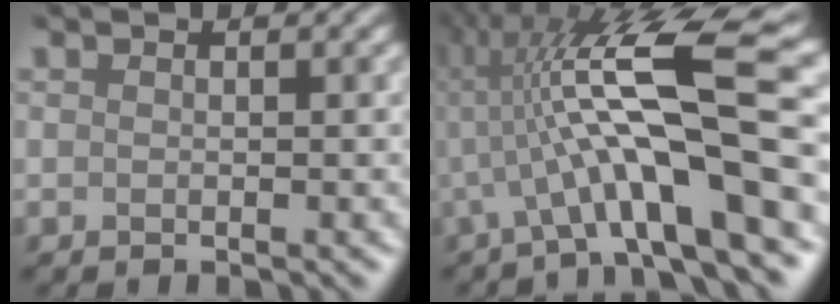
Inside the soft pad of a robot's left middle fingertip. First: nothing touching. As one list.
[{"total": 12.1, "force": [0.2, 2.2, 11.9], "torque": [-0.218, 0.020, 0.010]}]